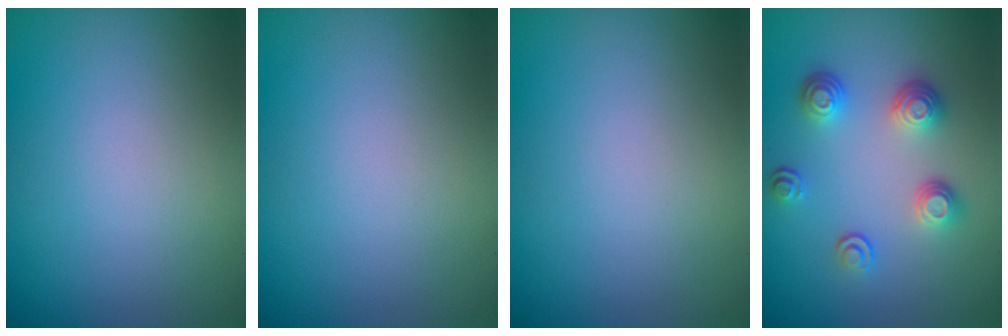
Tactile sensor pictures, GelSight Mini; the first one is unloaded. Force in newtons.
{"total": 0.0}
{"total": 0.0}
{"total": 3.5, "press": 2.7, "slide": 2.1}